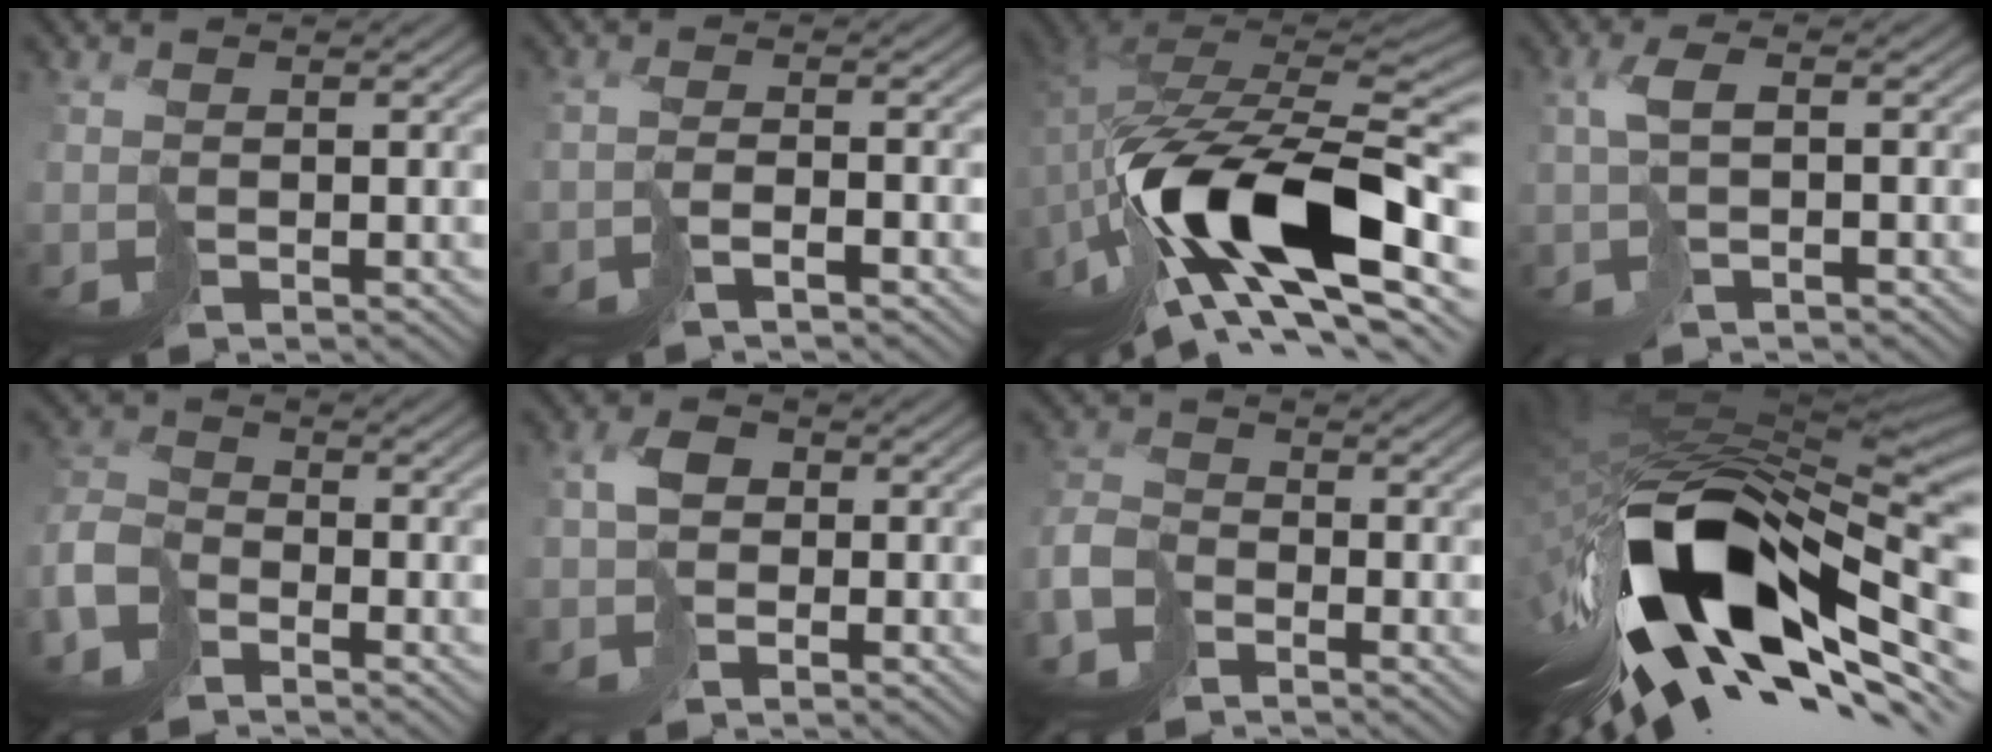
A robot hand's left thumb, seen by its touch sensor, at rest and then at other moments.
{"total": 3.1, "force": [-2.1, 0.5, 2.2], "torque": [-0.048, 0.000, -0.048]}
{"total": 19.8, "force": [-7.3, 9.7, 15.6], "torque": [-0.310, -0.031, -0.116]}
{"total": 3.1, "force": [0.0, 0.8, 3.0], "torque": [-0.063, 0.010, -0.004]}
{"total": 7.2, "force": [-5.0, 3.5, 3.7], "torque": [-0.096, -0.010, -0.118]}
{"total": 3.5, "force": [-0.7, 2.5, 2.2], "torque": [-0.042, 0.006, -0.023]}
{"total": 5.8, "force": [-4.0, 2.9, 2.9], "torque": [-0.073, -0.005, -0.098]}
{"total": 19.2, "force": [-6.7, 9.1, 15.5], "torque": [-0.312, -0.034, -0.107]}